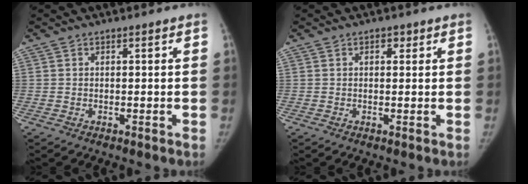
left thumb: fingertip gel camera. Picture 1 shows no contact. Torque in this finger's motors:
{"motor_torque": [-0.33, -0.31, -0.15, 0.20, -0.02]}